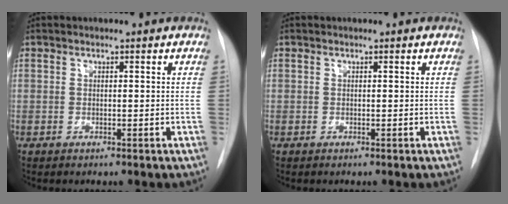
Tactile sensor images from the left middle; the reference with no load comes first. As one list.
[{"total": 0.0}]